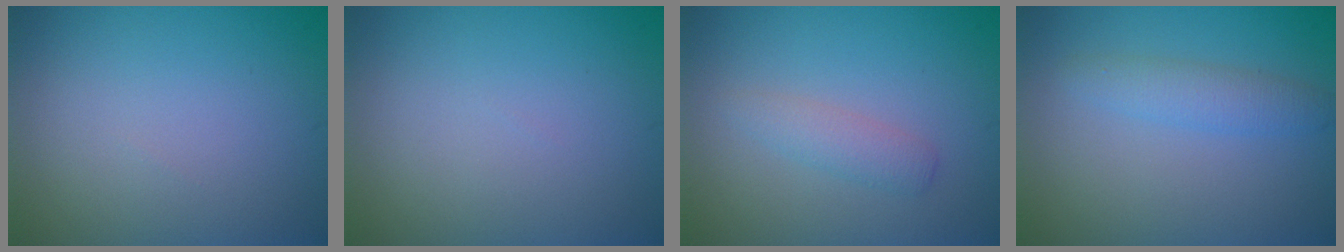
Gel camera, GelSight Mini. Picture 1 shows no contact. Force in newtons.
{"total": 0.0}
{"total": 1.7, "press": 1.7, "slide": 0.1}
{"total": 2.2, "press": 2.2, "slide": 0.1}